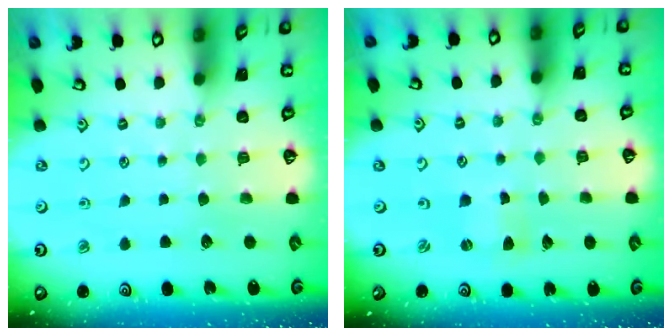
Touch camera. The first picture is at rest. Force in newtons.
{"total": 0.7, "press": 0.7, "slide": 0.3}